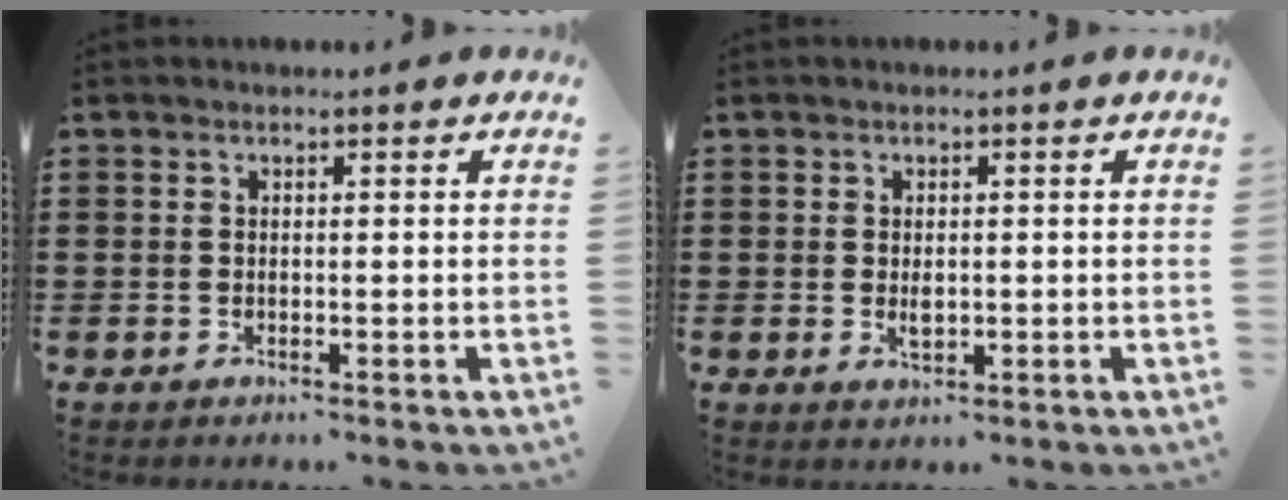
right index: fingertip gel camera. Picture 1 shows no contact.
{"total": 1.8, "force": [0.1, 0.9, 1.5], "torque": [-0.023, 0.001, -0.001]}